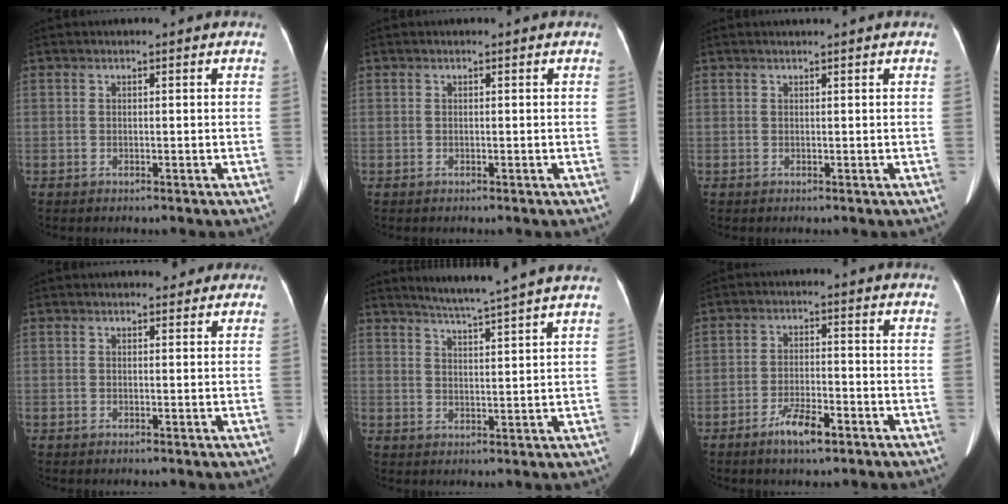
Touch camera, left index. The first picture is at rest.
{"total": 0.0}
{"total": 0.9, "force": [0.8, -0.2, 0.4], "torque": [-0.008, 0.009, 0.018]}
{"total": 3.6, "force": [3.0, 1.6, 1.3], "torque": [-0.004, 0.011, 0.030]}
{"total": 10.1, "force": [9.1, -1.7, 4.2], "torque": [-0.073, -0.001, 0.120]}
{"total": 5.2, "force": [-3.5, 1.1, 3.8], "torque": [-0.076, -0.006, -0.060]}